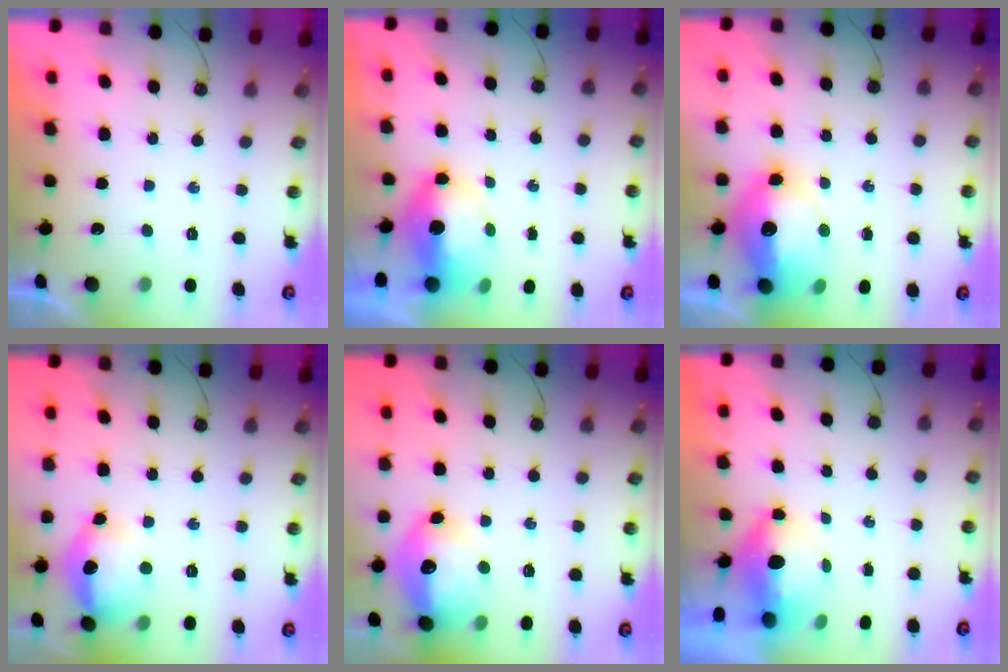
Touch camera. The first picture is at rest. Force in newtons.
{"total": 11.1, "press": 9.2, "slide": 6.3}
{"total": 15.9, "press": 15.3, "slide": 4.2}
{"total": 14.2, "press": 14.1, "slide": 1.7}
{"total": 16.0, "press": 15.9, "slide": 1.5}
{"total": 14.0, "press": 6.9, "slide": 12.2}